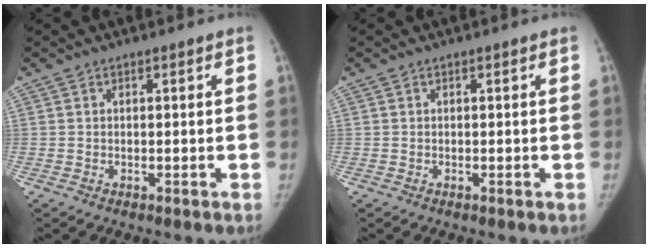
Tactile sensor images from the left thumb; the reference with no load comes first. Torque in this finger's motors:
{"motor_torque": [0.00, 0.00, 0.12, 0.09, 0.00]}